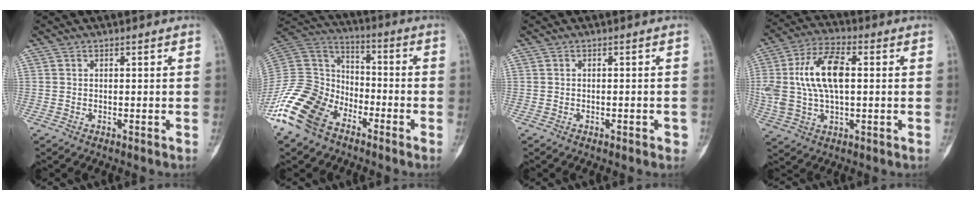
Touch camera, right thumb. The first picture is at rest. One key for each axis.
{"total": 17.9, "fx": -10.6, "fy": 11.2, "fz": 9.0, "tx": -0.185, "ty": 0.064, "tz": -0.212}
{"total": 1.9, "fx": -0.9, "fy": 0.8, "fz": 1.4, "tx": -0.020, "ty": 0.005, "tz": -0.007}
{"total": 14.5, "fx": 1.8, "fy": 7.4, "fz": 12.3, "tx": -0.253, "ty": 0.020, "tz": 0.035}